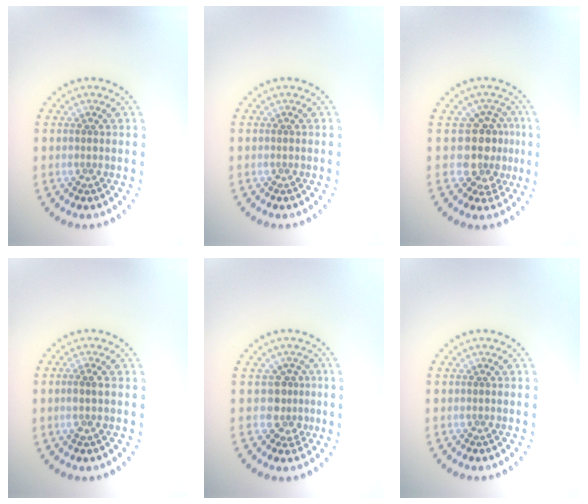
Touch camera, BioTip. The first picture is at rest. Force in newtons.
{"total": 0.0}
{"total": 3.6, "press": 2.8, "slide": 2.2}
{"total": 1.1, "press": 0.9, "slide": 0.5}
{"total": 2.4, "press": 1.7, "slide": 1.7}
{"total": 0.0}